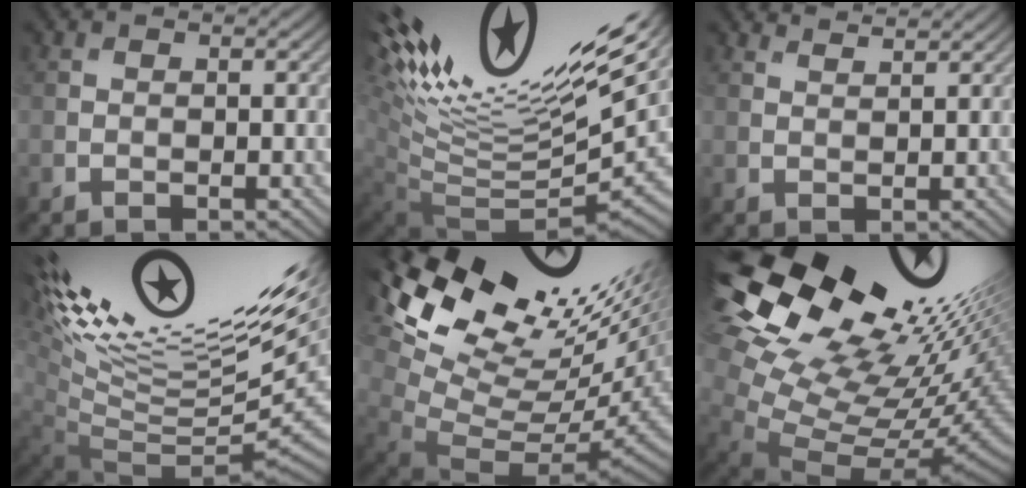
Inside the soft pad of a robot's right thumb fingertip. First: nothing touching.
{"total": 17.2, "force": [8.6, 5.0, 14.0], "torque": [-0.197, 0.033, 0.146]}
{"total": 2.3, "force": [2.3, -0.2, 0.3], "torque": [-0.009, 0.001, 0.046]}
{"total": 16.9, "force": [6.9, 4.8, 14.6], "torque": [-0.192, 0.022, 0.143]}
{"total": 16.3, "force": [7.7, 7.7, 12.1], "torque": [-0.198, 0.018, 0.168]}
{"total": 19.7, "force": [8.3, 11.7, 13.6], "torque": [-0.278, 0.028, 0.167]}